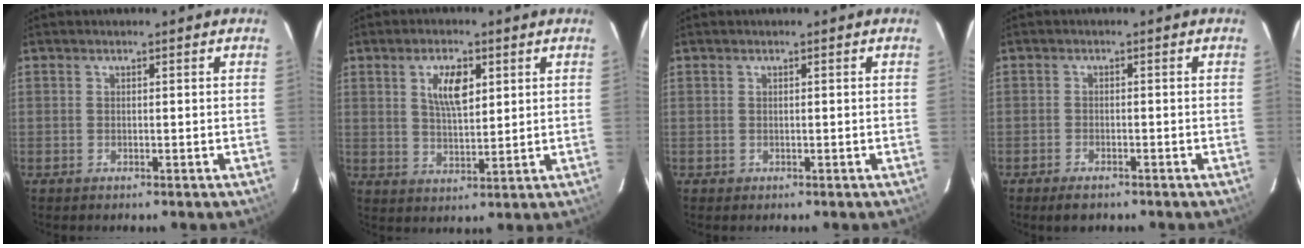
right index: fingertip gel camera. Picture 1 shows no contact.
{"total": 6.8, "force": [2.6, 3.0, 5.6], "torque": [-0.097, 0.005, 0.051]}
{"total": 0.0}
{"total": 3.0, "force": [-2.3, 1.3, 1.5], "torque": [-0.038, -0.004, -0.038]}